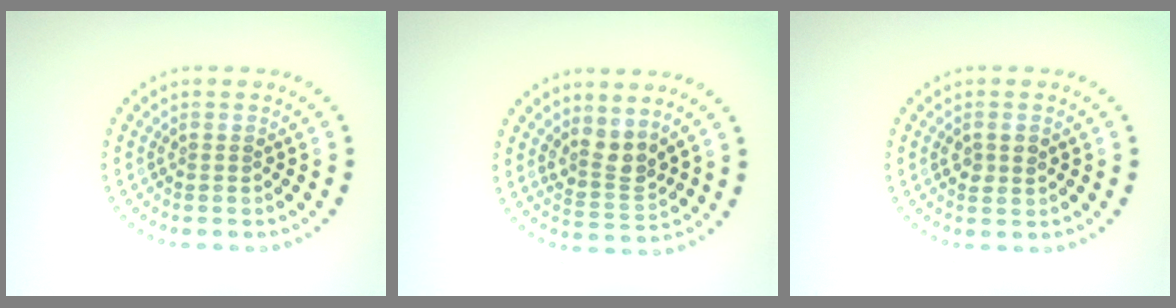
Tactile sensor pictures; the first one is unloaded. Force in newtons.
{"total": 2.7, "press": 2.1, "slide": 1.7}
{"total": 1.5, "press": 1.5, "slide": 0.1}